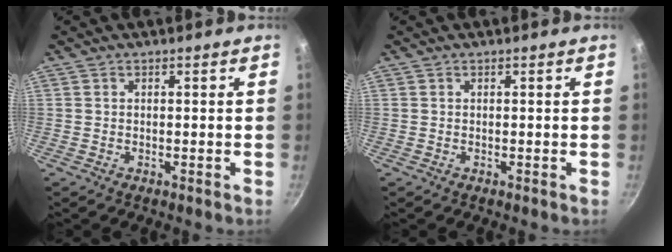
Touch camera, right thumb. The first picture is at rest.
{"total": 0.0}